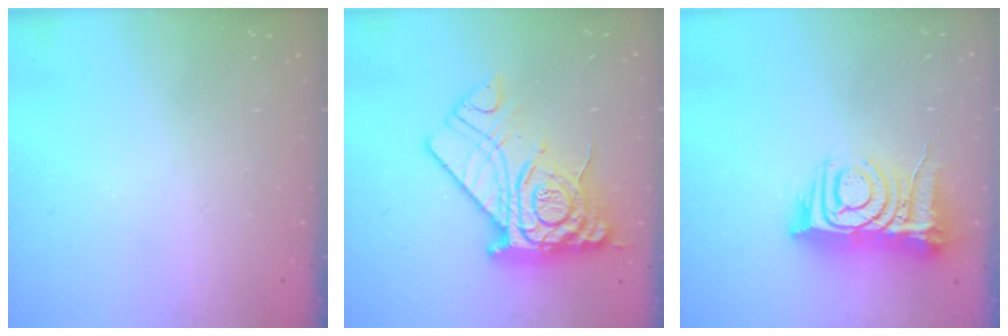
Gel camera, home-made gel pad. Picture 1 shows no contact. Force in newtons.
{"total": 21.4, "press": 21.3, "slide": 2.0}
{"total": 12.8, "press": 12.7, "slide": 1.6}